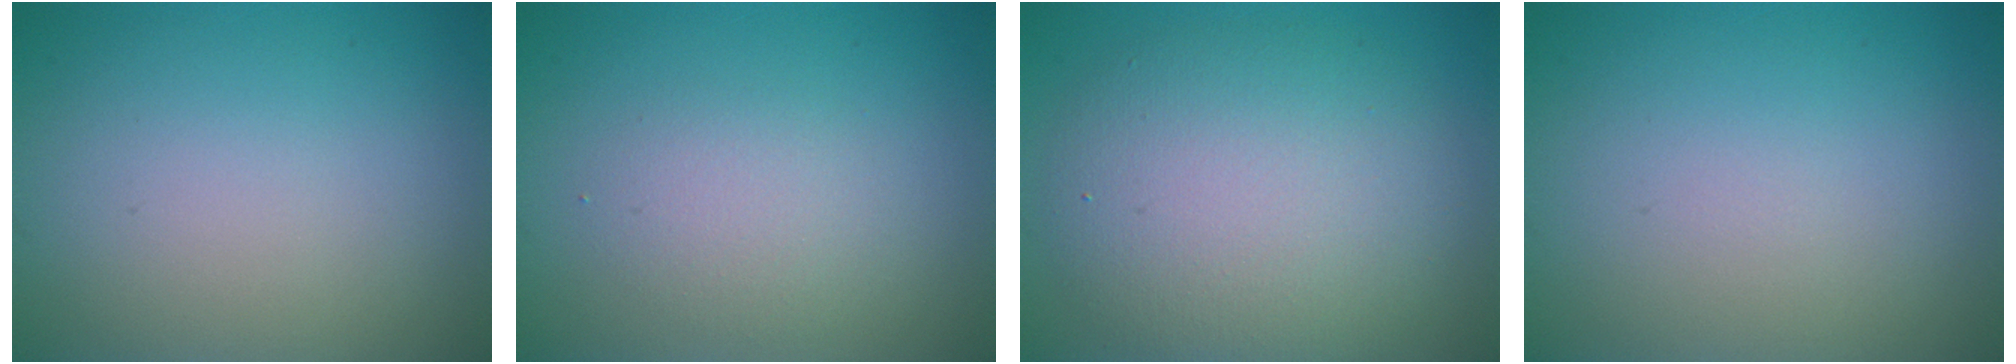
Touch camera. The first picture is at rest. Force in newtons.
{"total": 2.2, "press": 2.2, "slide": 0.1}
{"total": 7.6, "press": 7.6, "slide": 0.6}
{"total": 0.0}